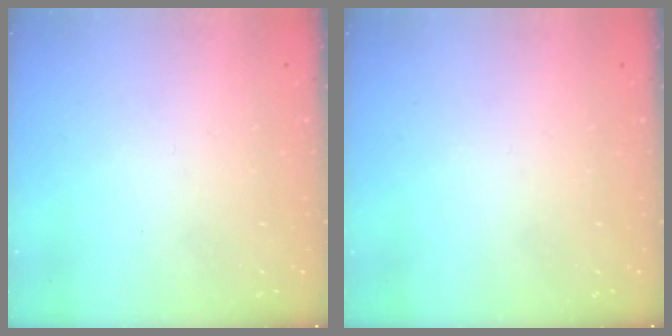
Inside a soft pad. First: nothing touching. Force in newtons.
{"total": 0.0}